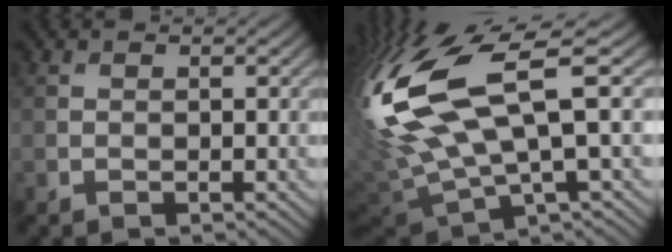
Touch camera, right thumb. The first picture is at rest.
{"total": 17.9, "force": [3.4, 6.6, 16.3], "torque": [-0.398, 0.008, 0.075]}